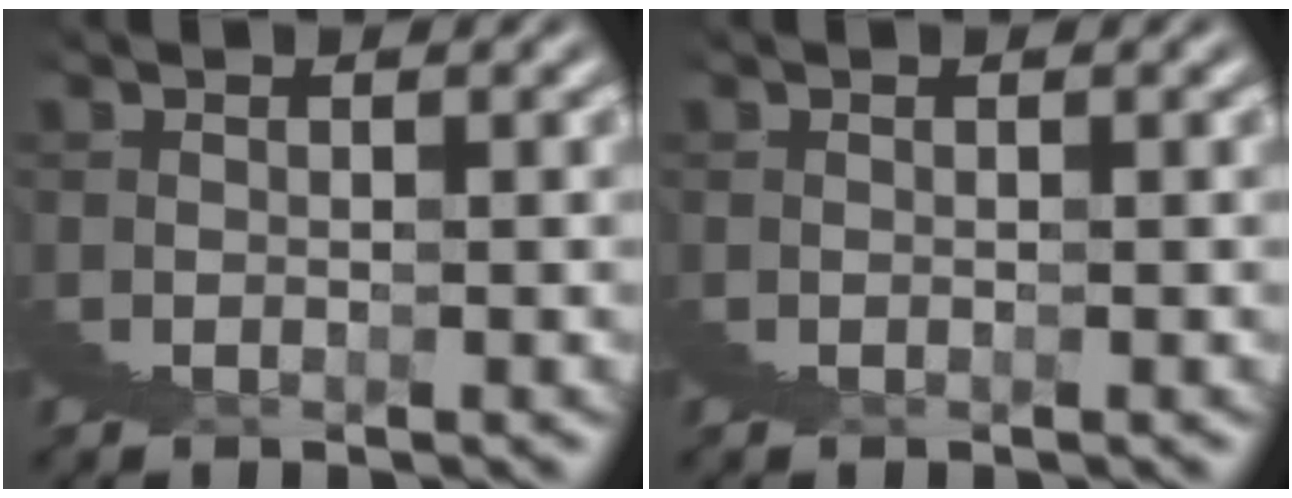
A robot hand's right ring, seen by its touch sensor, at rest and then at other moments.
{"total": 0.0}